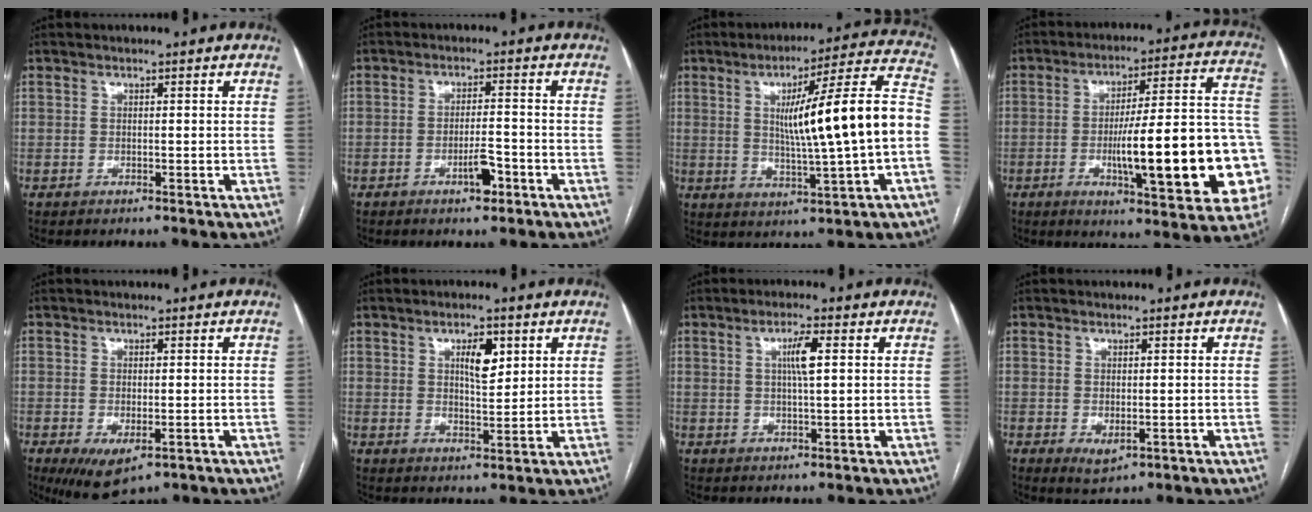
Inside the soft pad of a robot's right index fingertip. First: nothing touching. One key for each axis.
{"total": 3.8, "fx": -2.0, "fy": 0.9, "fz": 3.0, "tx": -0.055, "ty": 0.002, "tz": -0.031}
{"total": 17.6, "fx": -0.1, "fy": -0.1, "fz": 17.6, "tx": -0.257, "ty": 0.018, "tz": -0.002}
{"total": 22.8, "fx": -5.0, "fy": 3.3, "fz": 22.0, "tx": -0.239, "ty": 0.020, "tz": -0.059}
{"total": 6.9, "fx": -3.5, "fy": 3.0, "fz": 5.2, "tx": -0.084, "ty": -0.017, "tz": -0.047}
{"total": 4.7, "fx": 2.0, "fy": 1.6, "fz": 4.0, "tx": -0.066, "ty": 0.002, "tz": 0.035}
{"total": 3.9, "fx": 1.0, "fy": 0.2, "fz": 3.7, "tx": -0.067, "ty": 0.002, "tz": 0.016}
{"total": 2.7, "fx": -0.8, "fy": 1.4, "fz": 2.1, "tx": -0.032, "ty": -0.005, "tz": -0.002}